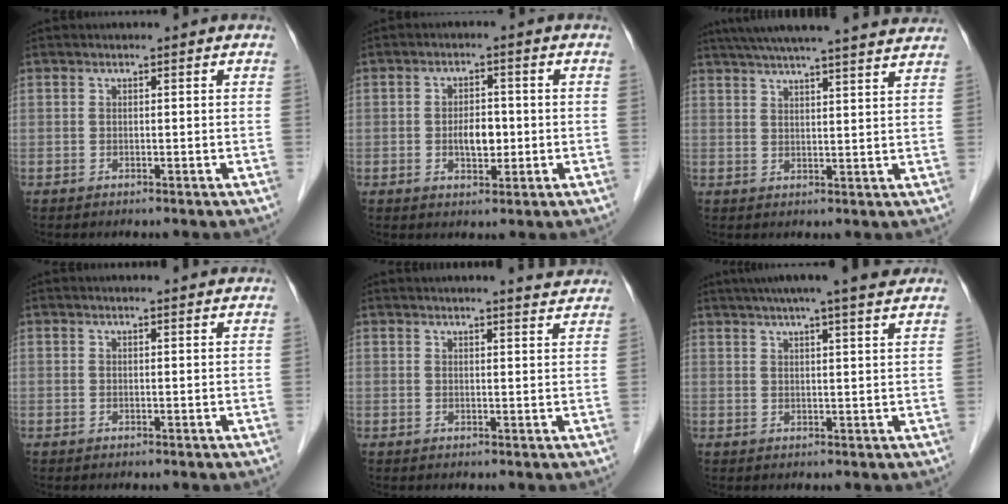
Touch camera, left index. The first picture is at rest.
{"total": 4.1, "force": [-0.6, 2.2, 3.5], "torque": [-0.059, 0.003, -0.006]}
{"total": 21.7, "force": [19.5, 0.4, 9.5], "torque": [-0.156, 0.015, 0.257]}
{"total": 3.3, "force": [3.2, 0.1, 0.8], "torque": [-0.013, 0.011, 0.035]}
{"total": 5.8, "force": [5.6, 0.0, 1.5], "torque": [-0.024, 0.005, 0.055]}
{"total": 12.2, "force": [10.3, -0.1, 6.6], "torque": [-0.106, 0.022, 0.129]}